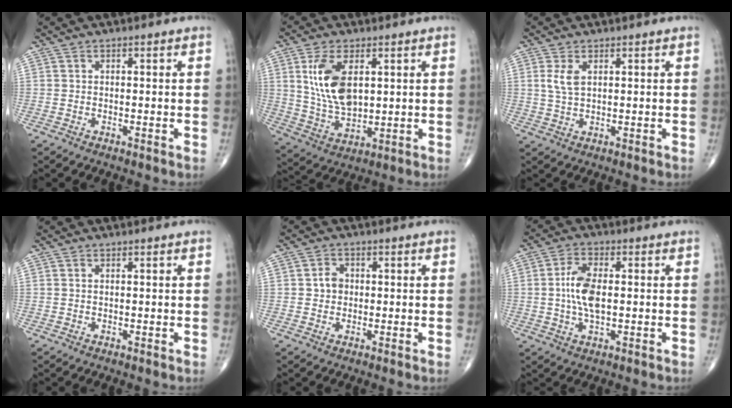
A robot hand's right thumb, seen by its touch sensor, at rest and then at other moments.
{"total": 11.8, "force": [3.2, 6.4, 9.4], "torque": [-0.176, -0.017, 0.071]}
{"total": 3.5, "force": [1.2, 1.7, 2.8], "torque": [-0.059, -0.001, 0.028]}
{"total": 0.0}
{"total": 3.0, "force": [0.2, 2.6, 1.5], "torque": [-0.011, 0.005, 0.000]}
{"total": 7.5, "force": [0.1, 3.6, 6.6], "torque": [-0.134, 0.004, 0.000]}